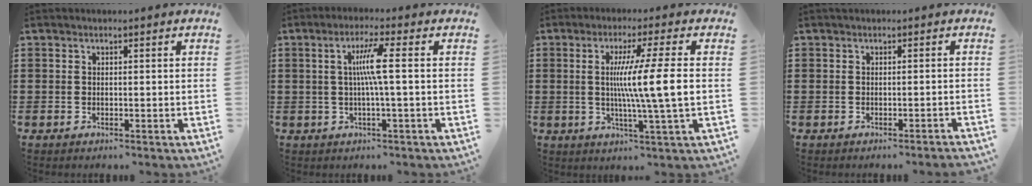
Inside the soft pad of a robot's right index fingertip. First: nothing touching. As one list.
[{"total": 5.6, "force": [0.4, -0.4, 5.5], "torque": [-0.106, -0.003, -0.001]}, {"total": 9.7, "force": [0.2, -0.7, 9.7], "torque": [-0.173, -0.008, -0.004]}, {"total": 0.7, "force": [-0.5, -0.2, 0.5], "torque": [-0.009, -0.002, -0.010]}]